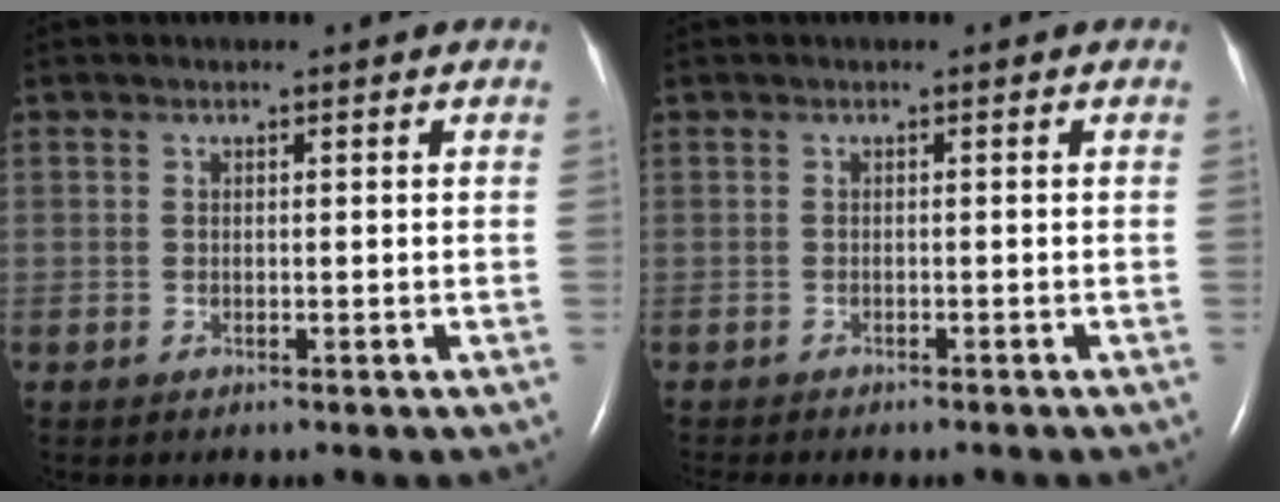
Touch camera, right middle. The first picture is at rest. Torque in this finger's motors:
{"motor_torque": [0.94, -1.20, 0.15, 0.05]}